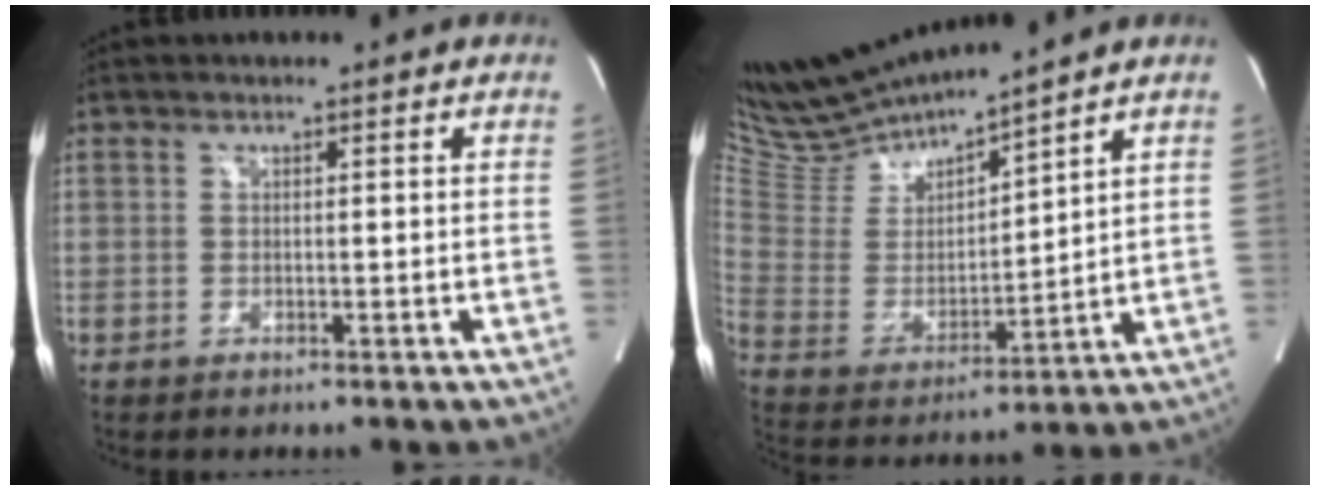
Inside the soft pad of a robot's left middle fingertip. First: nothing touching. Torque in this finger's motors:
{"motor_torque": [0.04, -0.04, -0.11, 0.01]}